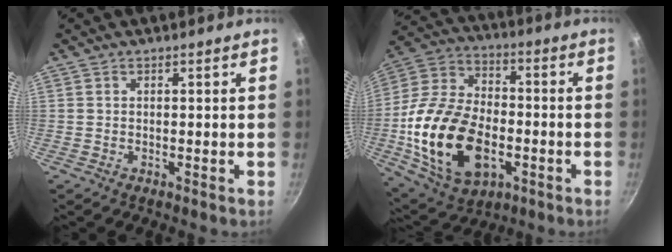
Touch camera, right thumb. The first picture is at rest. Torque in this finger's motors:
{"motor_torque": [-0.03, 1.50, 1.77, -1.02, 0.63]}